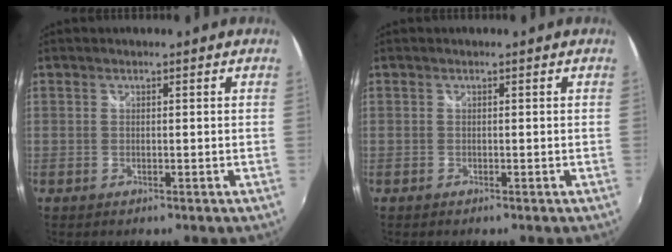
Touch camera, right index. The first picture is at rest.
{"total": 0.0}